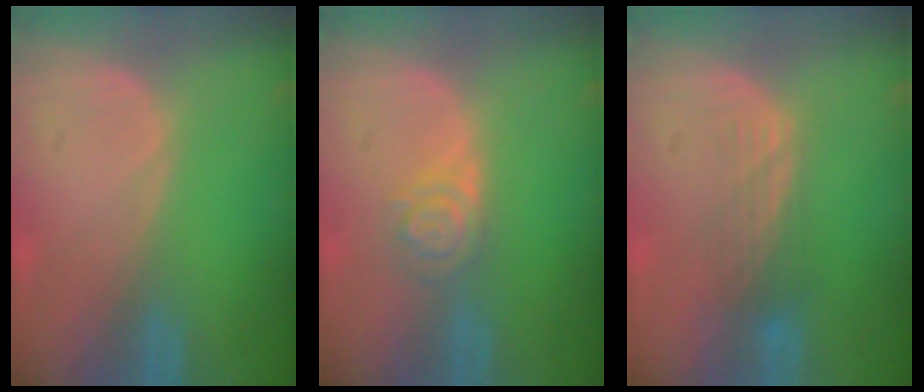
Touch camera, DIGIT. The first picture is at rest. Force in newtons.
{"total": 4.1, "press": 3.8, "slide": 1.7}
{"total": 3.5, "press": 3.1, "slide": 1.7}